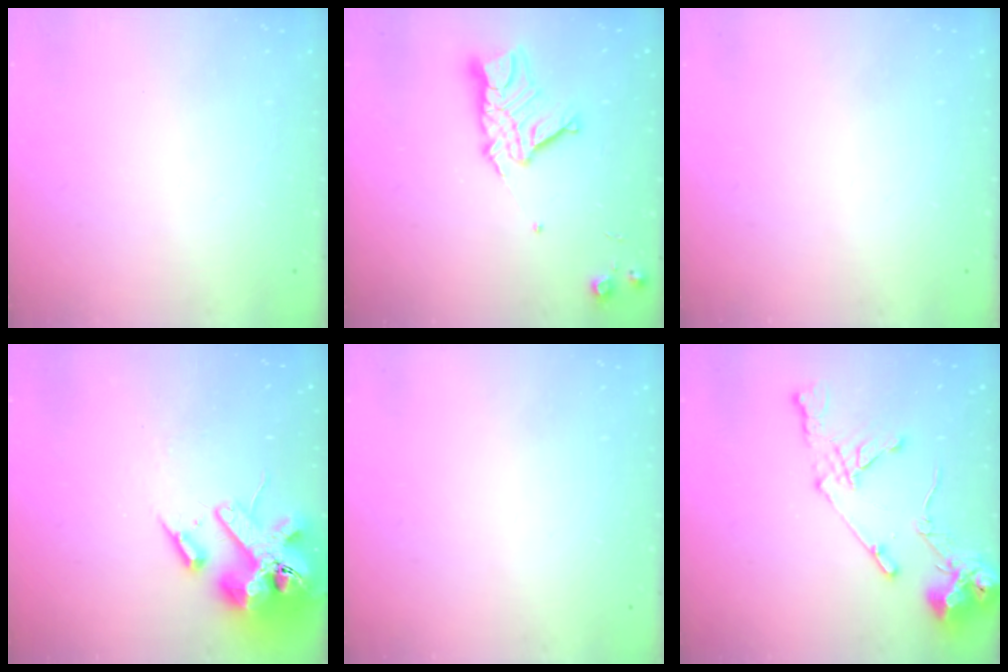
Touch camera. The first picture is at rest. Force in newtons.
{"total": 13.4, "press": 13.3, "slide": 1.2}
{"total": 0.0}
{"total": 17.8, "press": 17.6, "slide": 2.6}
{"total": 0.0}
{"total": 13.1, "press": 13.0, "slide": 1.5}